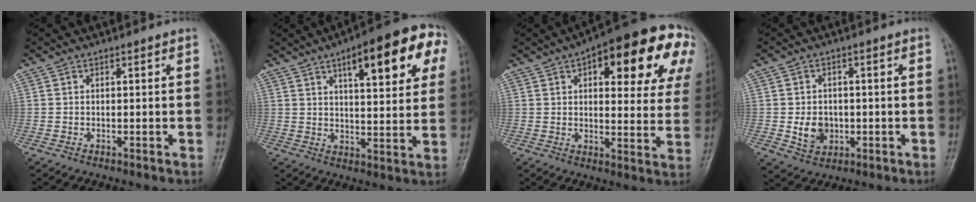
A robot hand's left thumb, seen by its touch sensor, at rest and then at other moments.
{"total": 18.3, "force": [7.7, 6.2, 15.4], "torque": [-0.170, -0.002, 0.097]}
{"total": 24.2, "force": [10.1, 9.6, 19.8], "torque": [-0.218, 0.008, 0.124]}
{"total": 5.7, "force": [-0.8, 4.7, 3.1], "torque": [-0.031, 0.002, -0.009]}